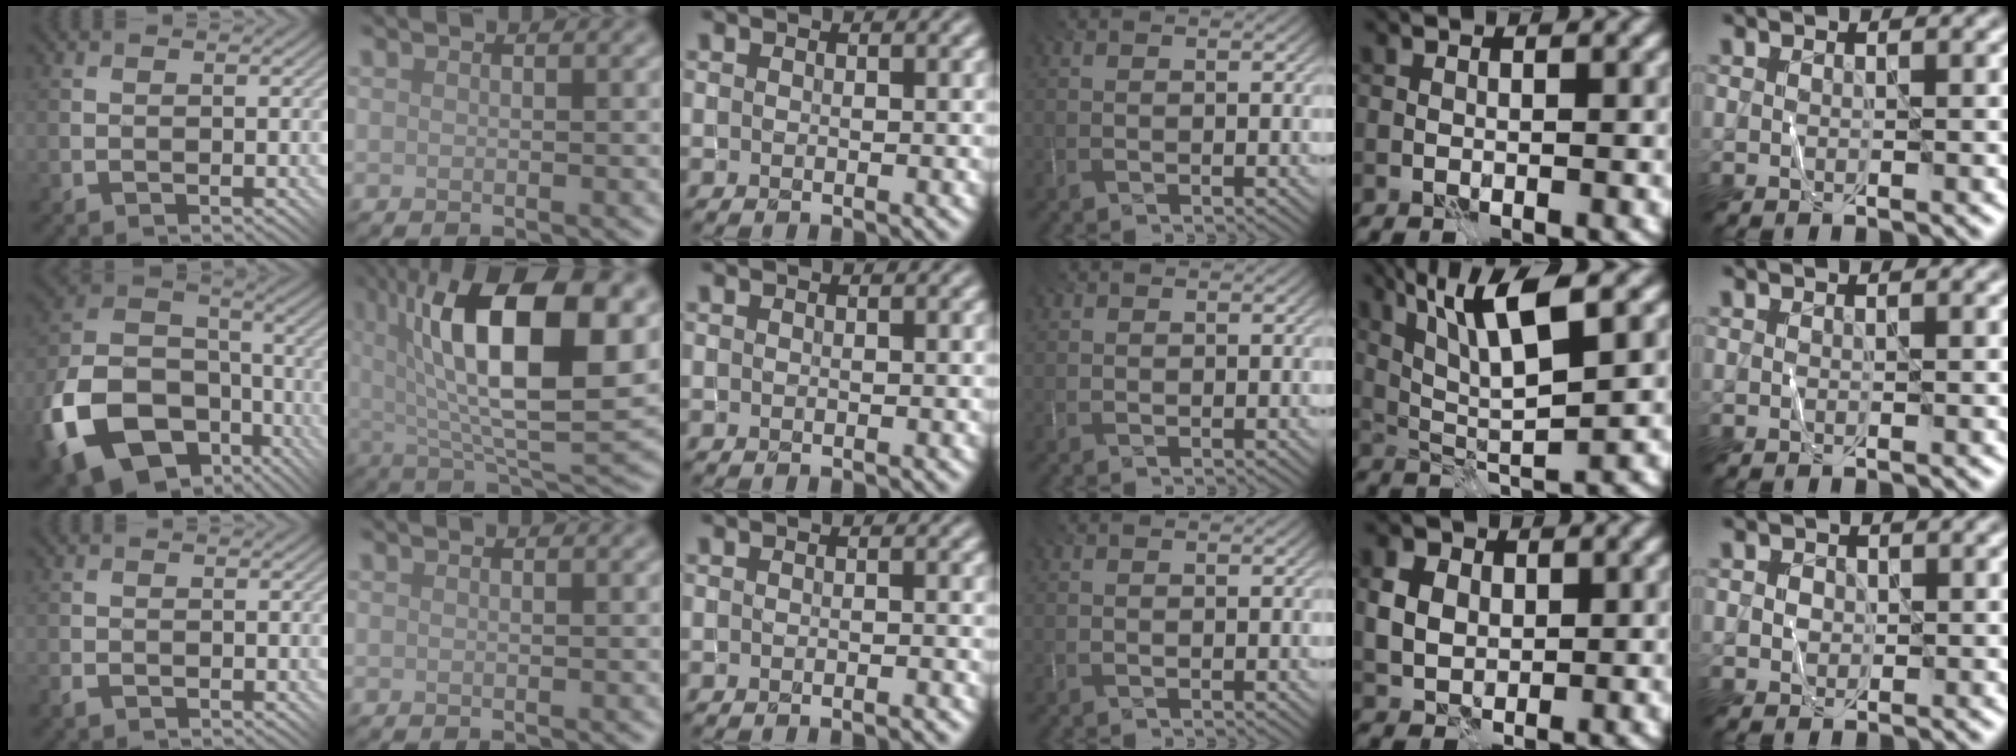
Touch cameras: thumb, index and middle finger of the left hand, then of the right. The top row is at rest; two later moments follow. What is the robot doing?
{"motion": "fold", "object": "shorts"}